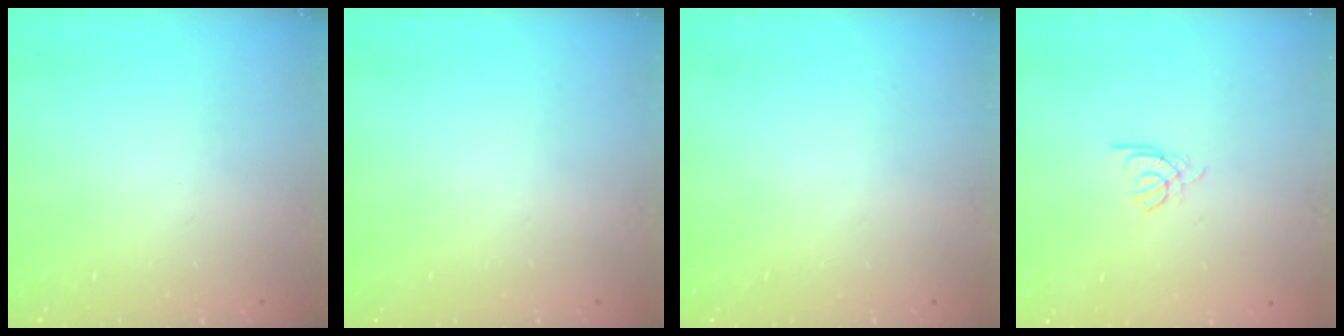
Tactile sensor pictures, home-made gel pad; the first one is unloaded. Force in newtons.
{"total": 0.0}
{"total": 0.0}
{"total": 2.4, "press": 2.4, "slide": 0.4}